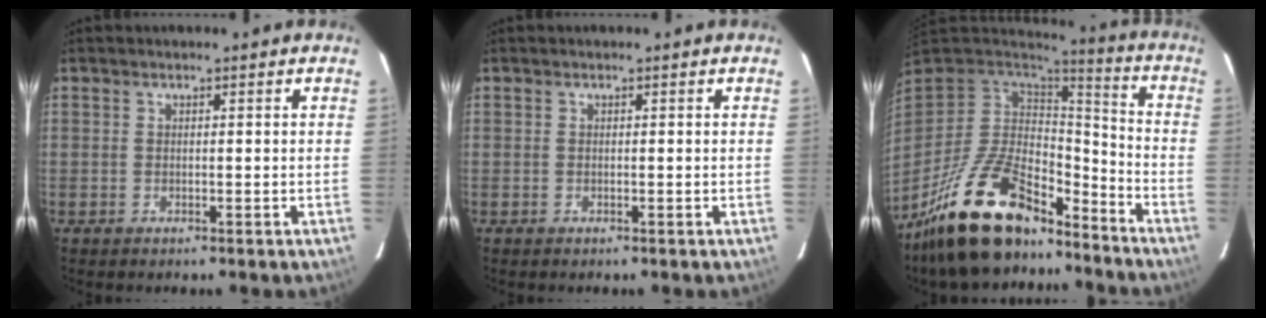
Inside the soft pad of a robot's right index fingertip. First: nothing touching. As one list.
[{"total": 0.0}, {"total": 21.5, "force": [-15.4, 8.7, 12.2], "torque": [-0.243, -0.011, -0.258]}]